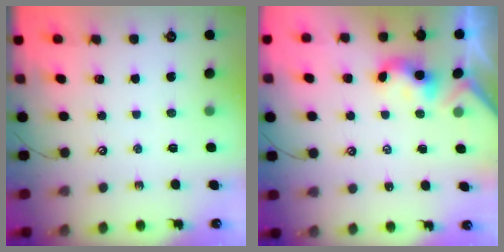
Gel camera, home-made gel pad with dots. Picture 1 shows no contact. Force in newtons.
{"total": 2.4, "press": 2.4, "slide": 0.2}